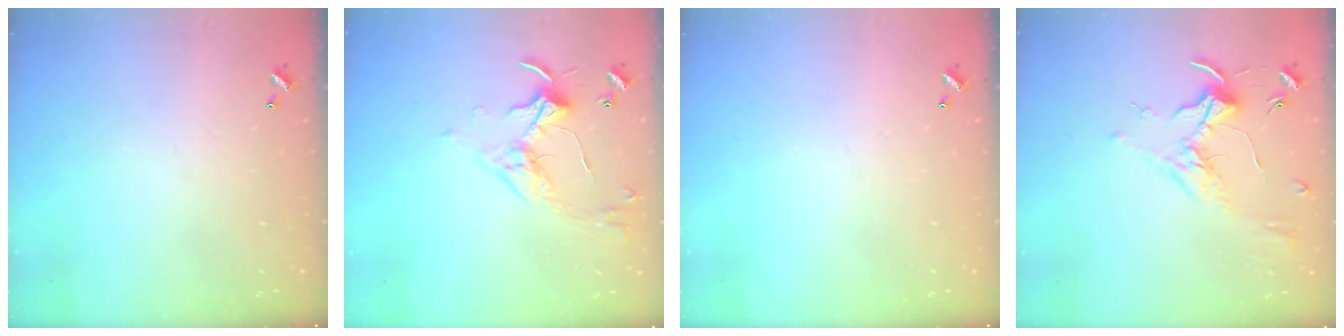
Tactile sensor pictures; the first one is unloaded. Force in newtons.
{"total": 3.3, "press": 3.2, "slide": 0.7}
{"total": 0.0}
{"total": 1.8, "press": 1.6, "slide": 0.7}